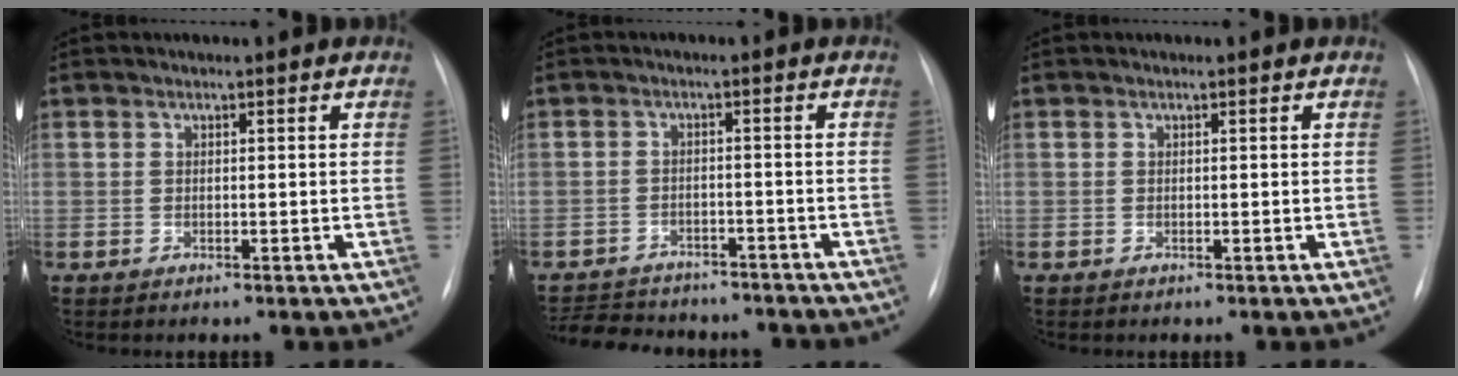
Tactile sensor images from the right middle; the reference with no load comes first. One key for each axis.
{"total": 13.0, "fx": -11.5, "fy": 4.7, "fz": 3.7, "tx": -0.079, "ty": 0.011, "tz": -0.151}
{"total": 0.0}